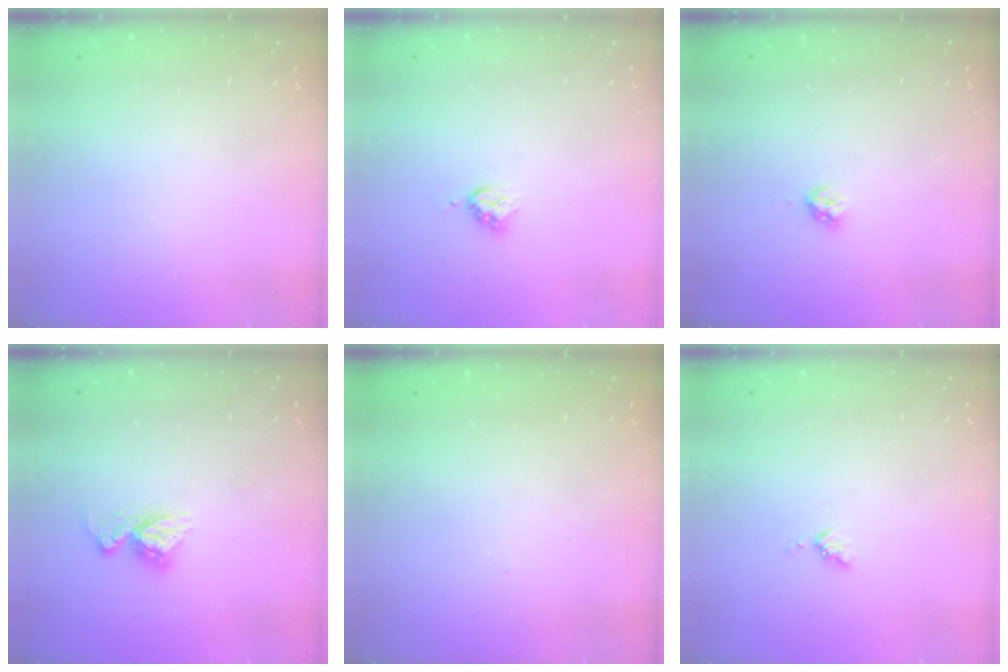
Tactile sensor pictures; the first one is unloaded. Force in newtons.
{"total": 3.4, "press": 3.3, "slide": 0.5}
{"total": 2.8, "press": 2.7, "slide": 0.3}
{"total": 9.3, "press": 9.2, "slide": 0.7}
{"total": 3.4, "press": 3.3, "slide": 0.4}
{"total": 3.4, "press": 3.4, "slide": 0.6}